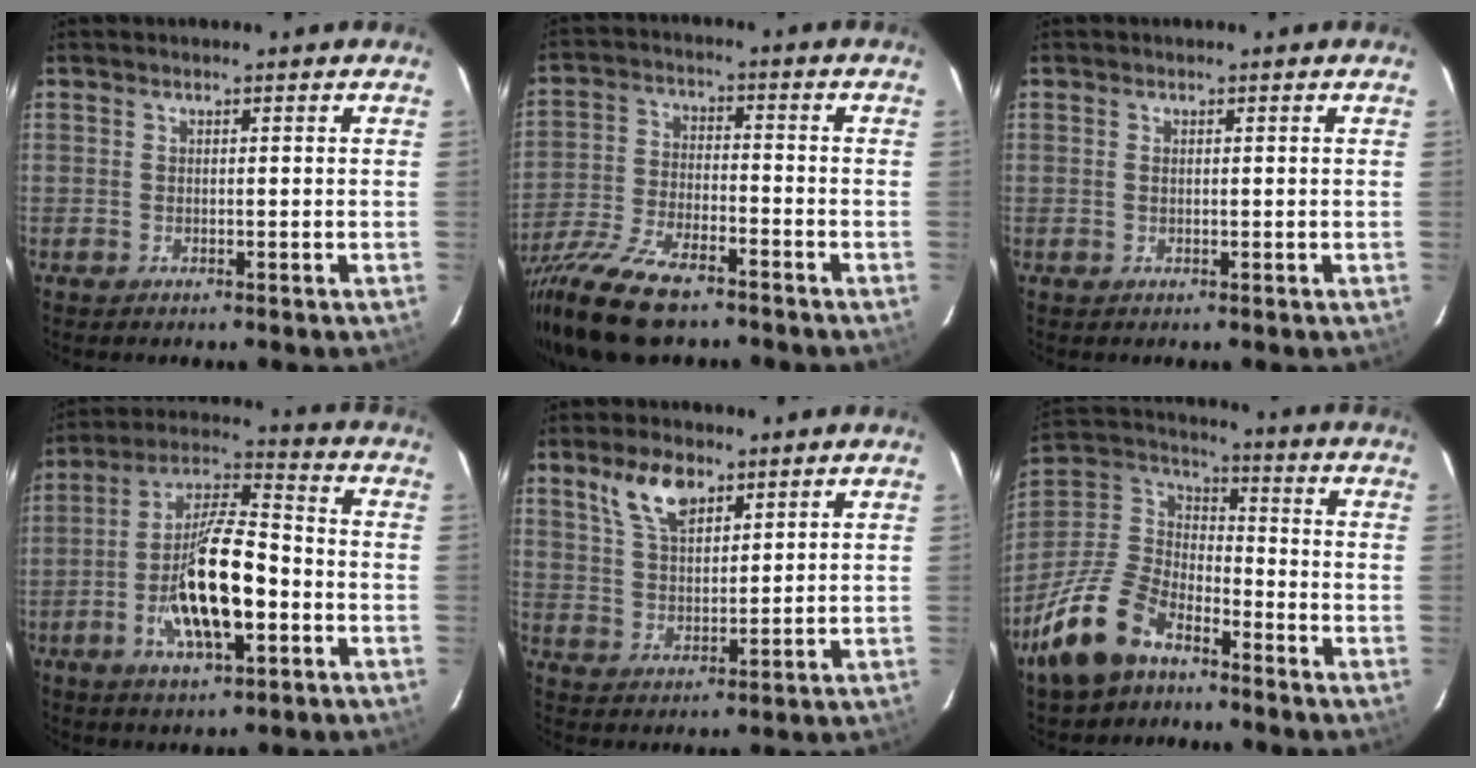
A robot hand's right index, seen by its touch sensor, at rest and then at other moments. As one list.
[{"total": 17.6, "force": [-13.5, 5.8, 9.7], "torque": [-0.214, -0.039, -0.246]}, {"total": 0.6, "force": [0.1, 0.4, 0.5], "torque": [-0.010, 0.001, 0.001]}, {"total": 15.7, "force": [-4.6, 5.1, 14.1], "torque": [-0.277, 0.002, -0.082]}, {"total": 8.4, "force": [5.2, 4.0, 5.2], "torque": [-0.096, 0.012, 0.102]}, {"total": 16.9, "force": [-10.7, 8.8, 9.7], "torque": [-0.217, 0.005, -0.200]}]